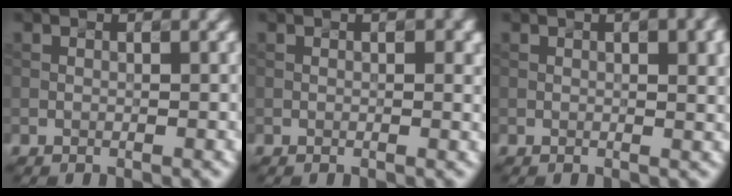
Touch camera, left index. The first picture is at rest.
{"total": 1.2, "force": [0.2, 0.3, 1.1], "torque": [-0.010, 0.002, 0.010]}
{"total": 5.1, "force": [1.6, 1.9, 4.4], "torque": [-0.034, 0.018, 0.020]}